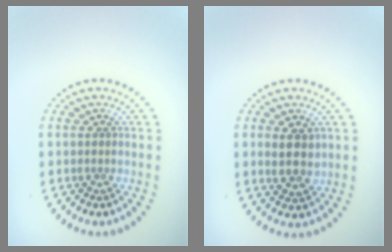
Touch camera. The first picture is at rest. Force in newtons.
{"total": 2.8, "press": 2.7, "slide": 0.8}